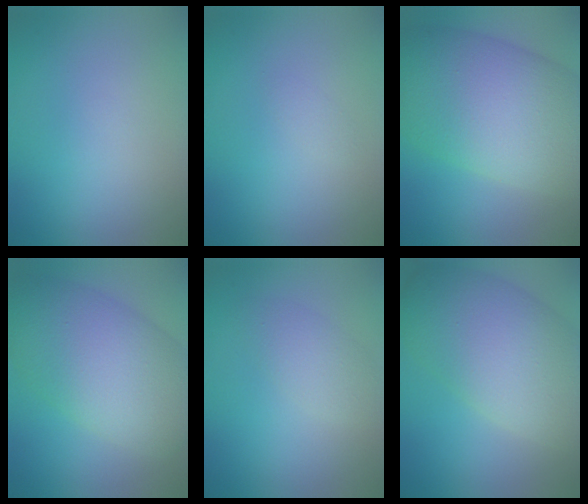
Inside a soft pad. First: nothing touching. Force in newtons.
{"total": 0.5, "press": 0.5, "slide": 0.0}
{"total": 13.8, "press": 13.8, "slide": 0.7}
{"total": 10.0, "press": 10.0, "slide": 0.2}
{"total": 2.4, "press": 2.4, "slide": 0.0}
{"total": 11.1, "press": 11.1, "slide": 0.7}